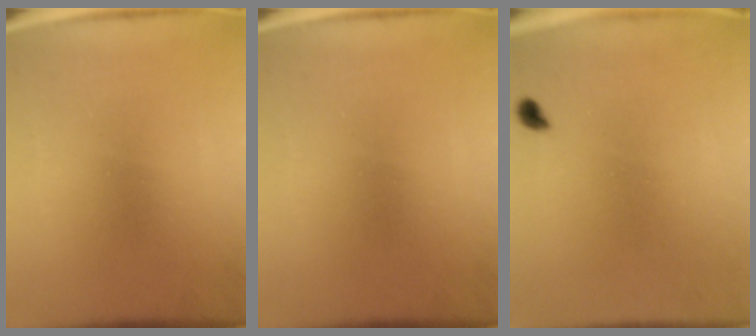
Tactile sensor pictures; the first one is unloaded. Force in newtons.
{"total": 0.0}
{"total": 1.4}